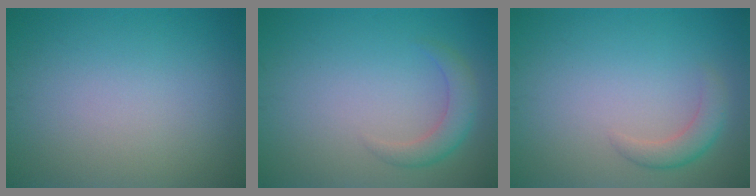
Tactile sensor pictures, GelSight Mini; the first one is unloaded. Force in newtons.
{"total": 2.4, "press": 2.4, "slide": 0.1}
{"total": 2.1, "press": 2.1, "slide": 0.2}